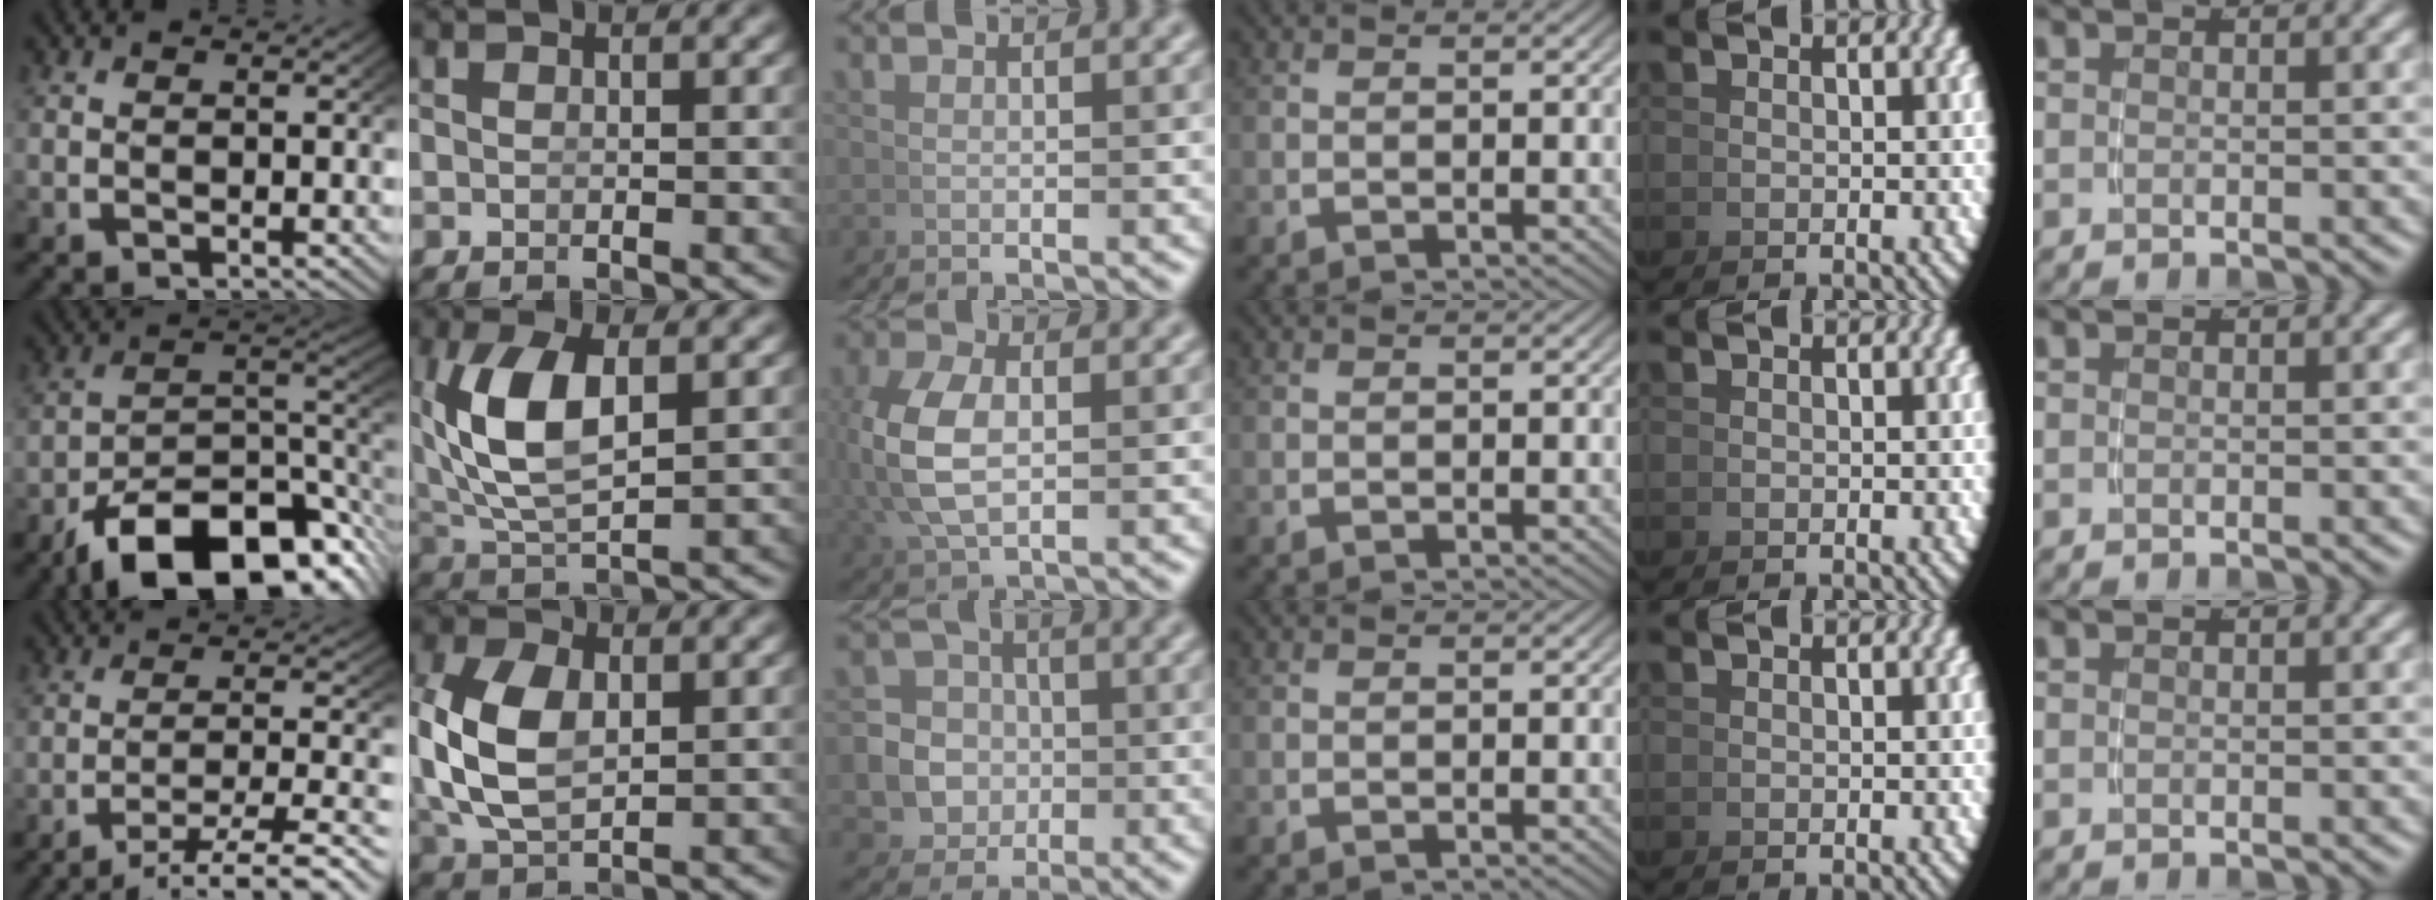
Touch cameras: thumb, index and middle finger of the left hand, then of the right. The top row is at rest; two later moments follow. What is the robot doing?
{"motion": "lift_and_place", "object": "bowl"}